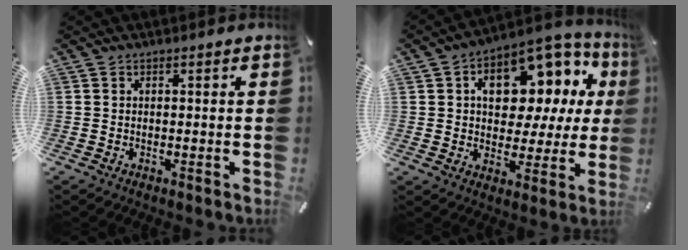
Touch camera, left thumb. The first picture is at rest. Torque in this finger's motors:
{"motor_torque": [2.10, 2.91, 2.02, -0.75, 0.18]}